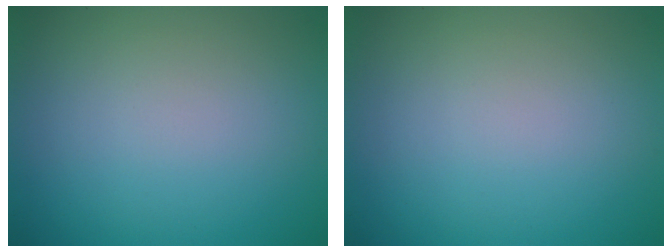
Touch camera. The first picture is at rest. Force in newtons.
{"total": 0.0}